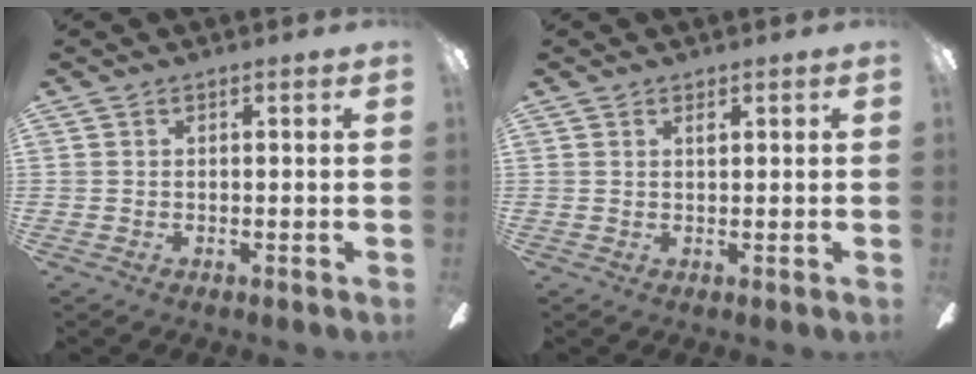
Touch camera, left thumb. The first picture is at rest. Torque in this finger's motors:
{"motor_torque": [0.11, 0.01, 0.40, -0.21, 0.00]}